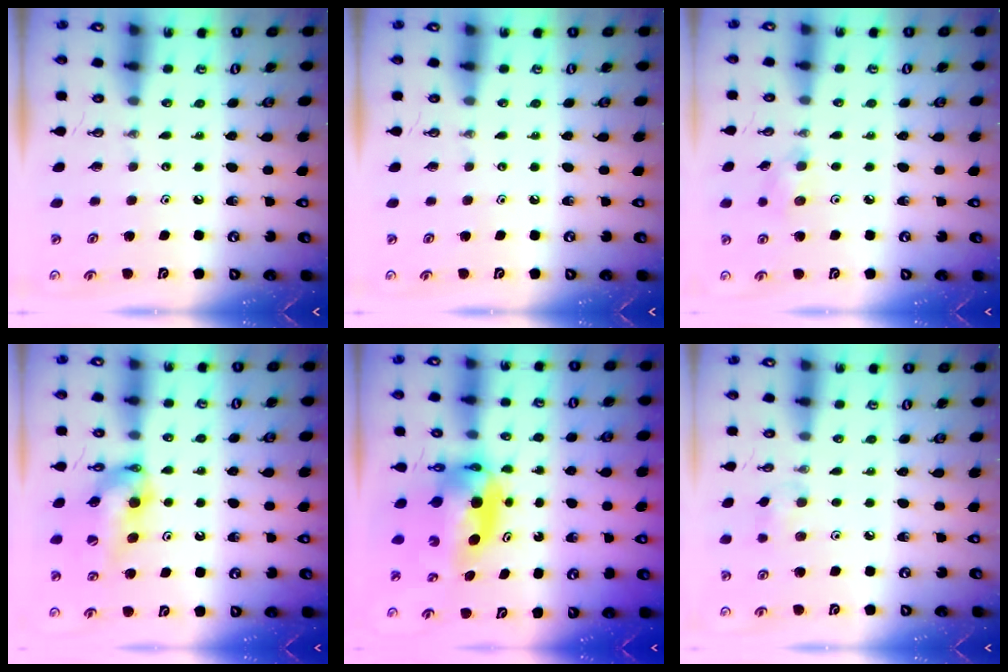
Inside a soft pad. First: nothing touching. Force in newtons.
{"total": 0.0}
{"total": 6.7, "press": 6.6, "slide": 1.4}
{"total": 10.8, "press": 10.7, "slide": 1.5}
{"total": 6.8, "press": 6.7, "slide": 1.1}
{"total": 6.5, "press": 6.3, "slide": 1.3}